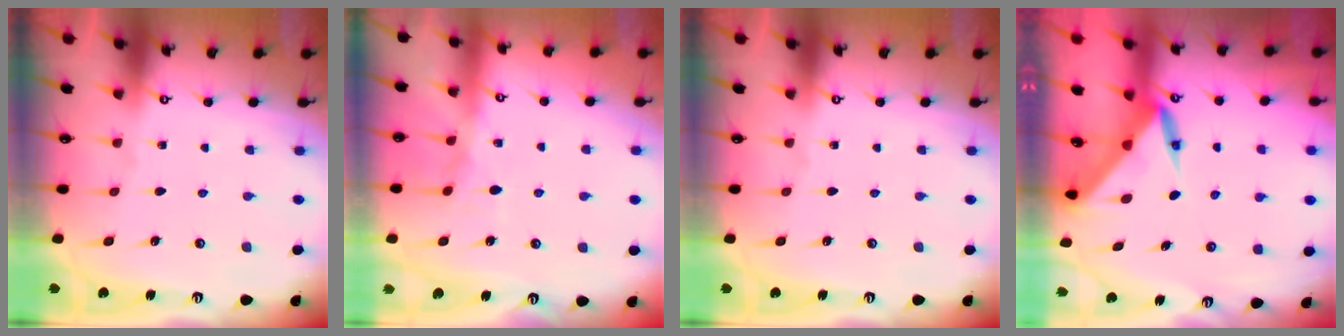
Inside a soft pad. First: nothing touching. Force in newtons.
{"total": 8.4, "press": 8.3, "slide": 0.8}
{"total": 0.0}
{"total": 4.8, "press": 4.7, "slide": 0.8}